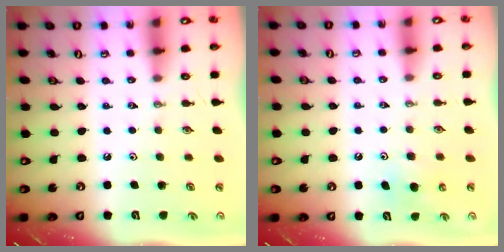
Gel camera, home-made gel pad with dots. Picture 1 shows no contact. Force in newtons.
{"total": 5.4, "press": 5.3, "slide": 0.9}